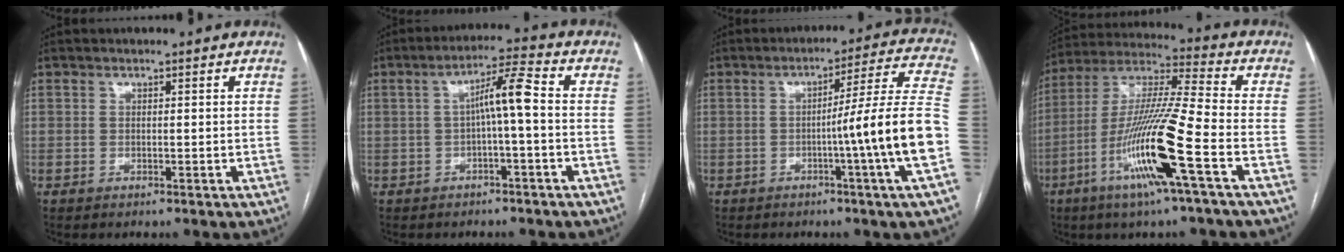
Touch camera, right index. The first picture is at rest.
{"total": 5.9, "force": [-0.3, 0.2, 5.9], "torque": [-0.098, 0.024, -0.002]}
{"total": 13.9, "force": [-3.5, -2.9, 13.1], "torque": [-0.176, 0.002, -0.057]}
{"total": 16.9, "force": [-6.5, -0.5, 15.5], "torque": [-0.312, -0.014, -0.127]}